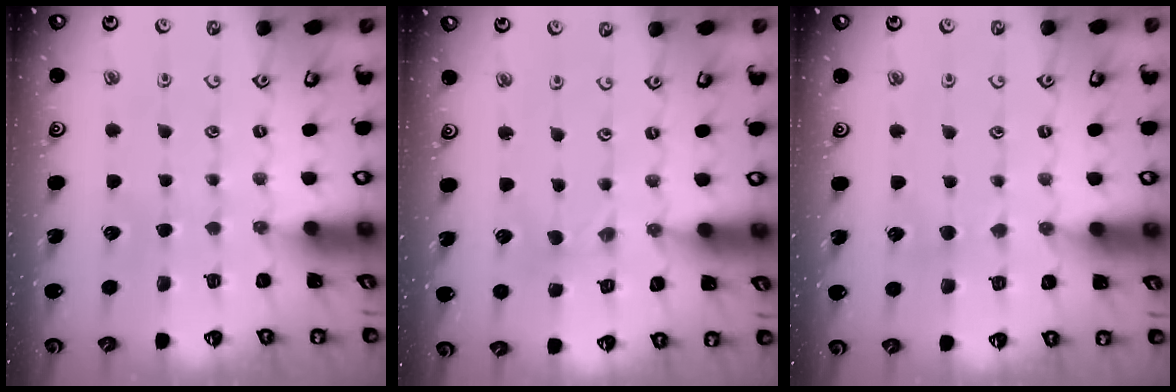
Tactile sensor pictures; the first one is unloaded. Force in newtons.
{"total": 0.0}
{"total": 2.3, "press": 2.2, "slide": 0.4}